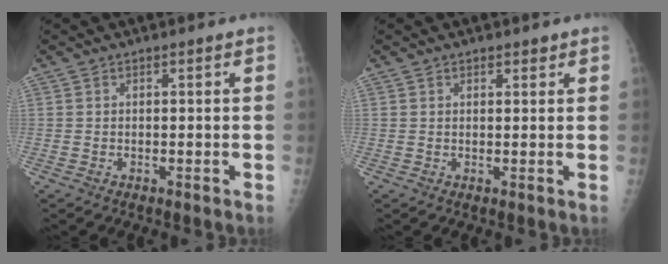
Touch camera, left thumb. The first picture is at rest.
{"total": 1.5, "force": [1.0, 0.8, 0.7], "torque": [-0.001, -0.005, 0.011]}